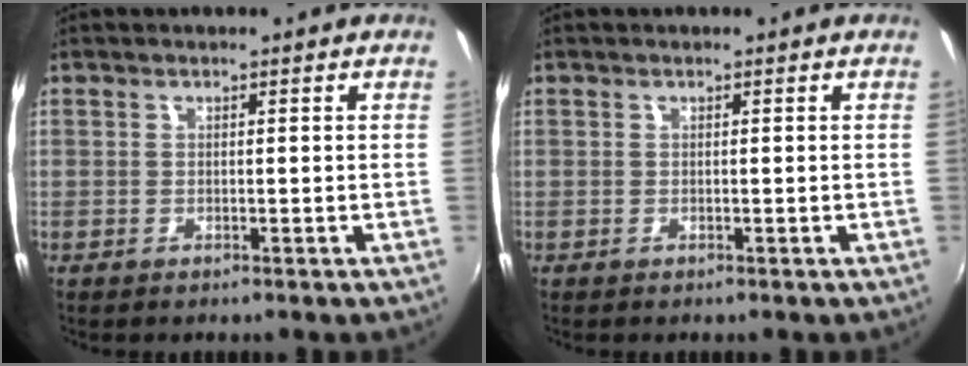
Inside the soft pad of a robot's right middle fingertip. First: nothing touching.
{"total": 0.0}